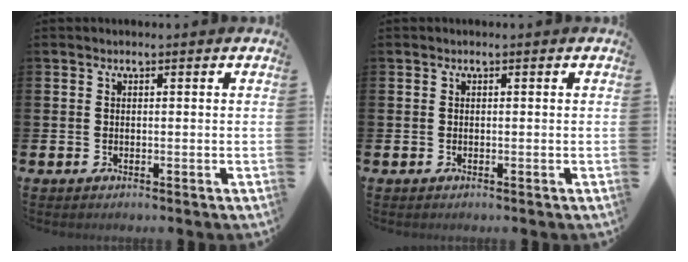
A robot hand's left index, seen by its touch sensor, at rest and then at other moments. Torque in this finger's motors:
{"motor_torque": [-0.04, -0.02, 0.00, 0.00]}